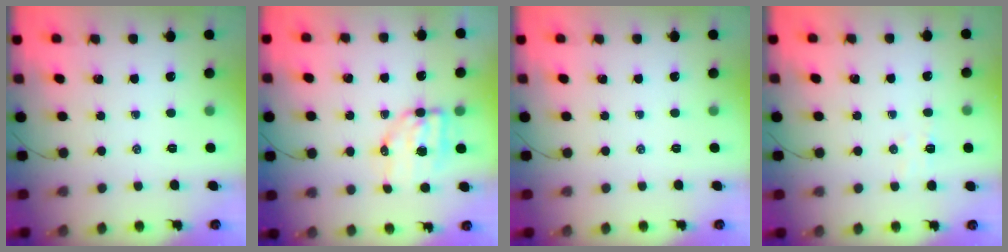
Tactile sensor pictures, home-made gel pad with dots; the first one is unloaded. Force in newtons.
{"total": 6.6, "press": 6.5, "slide": 1.3}
{"total": 0.0}
{"total": 3.8, "press": 3.7, "slide": 1.0}